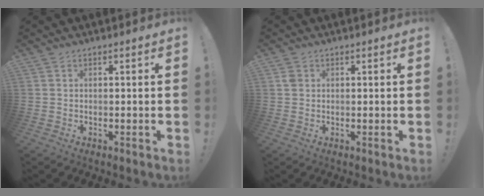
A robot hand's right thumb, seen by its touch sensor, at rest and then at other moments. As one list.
[{"total": 2.1, "force": [0.8, 1.7, 0.9], "torque": [-0.013, 0.003, 0.015]}]